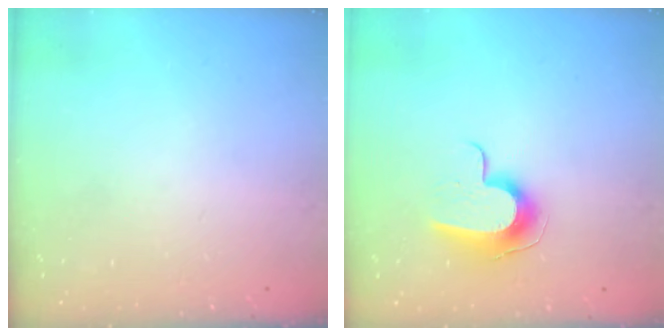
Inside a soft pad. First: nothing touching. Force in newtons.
{"total": 9.9, "press": 9.9, "slide": 0.3}